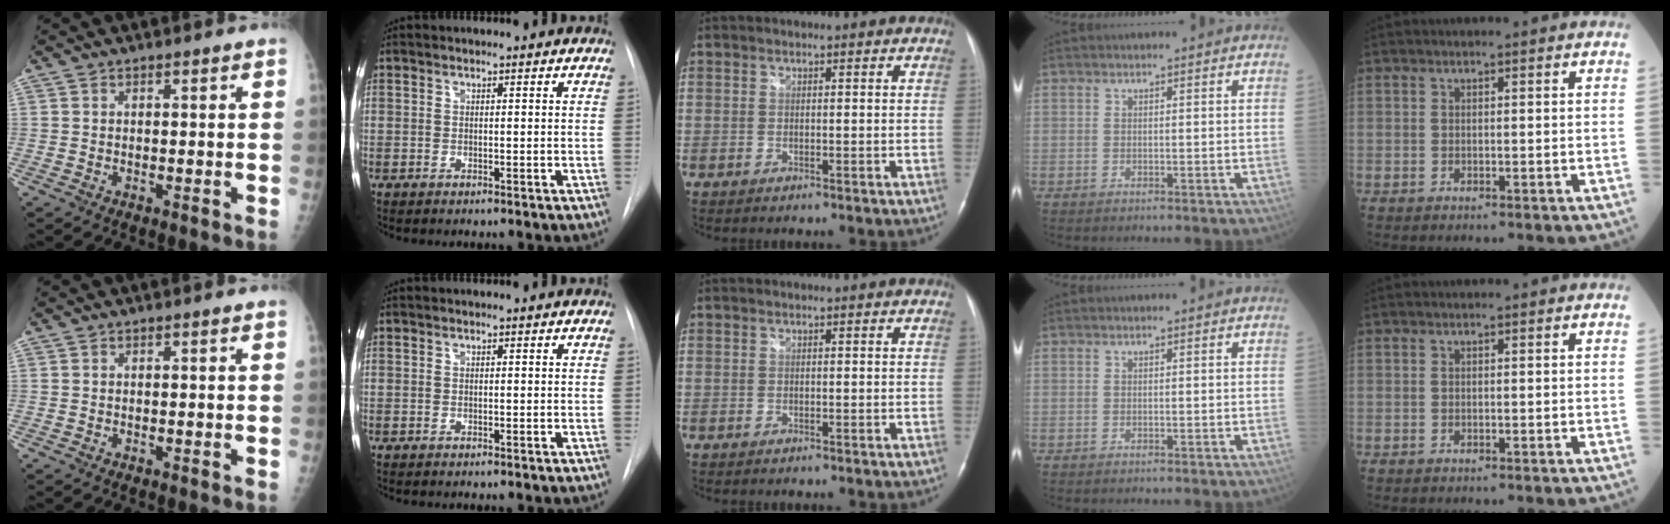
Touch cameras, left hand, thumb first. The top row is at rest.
{}